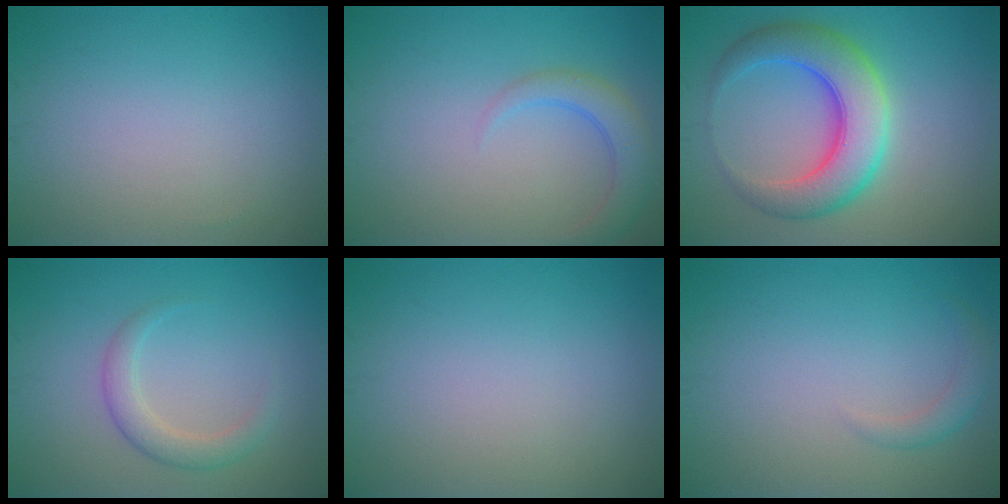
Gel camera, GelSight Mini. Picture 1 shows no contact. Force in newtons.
{"total": 3.0, "press": 3.0, "slide": 0.3}
{"total": 7.5, "press": 7.5, "slide": 0.2}
{"total": 2.5, "press": 2.5, "slide": 0.2}
{"total": 0.0}
{"total": 1.5, "press": 1.5, "slide": 0.1}